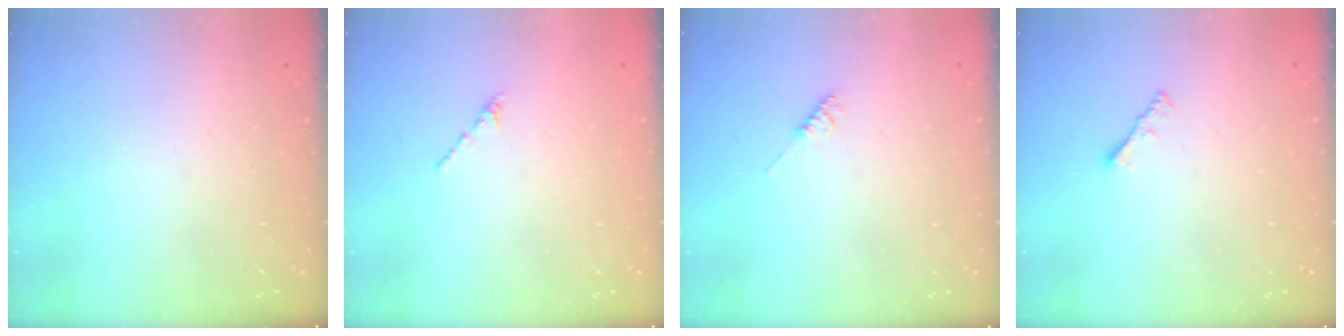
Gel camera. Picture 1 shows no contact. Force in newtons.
{"total": 0.6, "press": 0.5, "slide": 0.3}
{"total": 3.5, "press": 3.5, "slide": 0.7}
{"total": 1.3, "press": 1.3, "slide": 0.4}